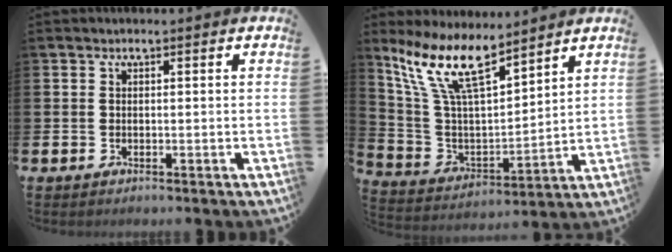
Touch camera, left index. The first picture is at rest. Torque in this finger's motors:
{"motor_torque": [1.00, -1.13, 1.05, 0.21]}